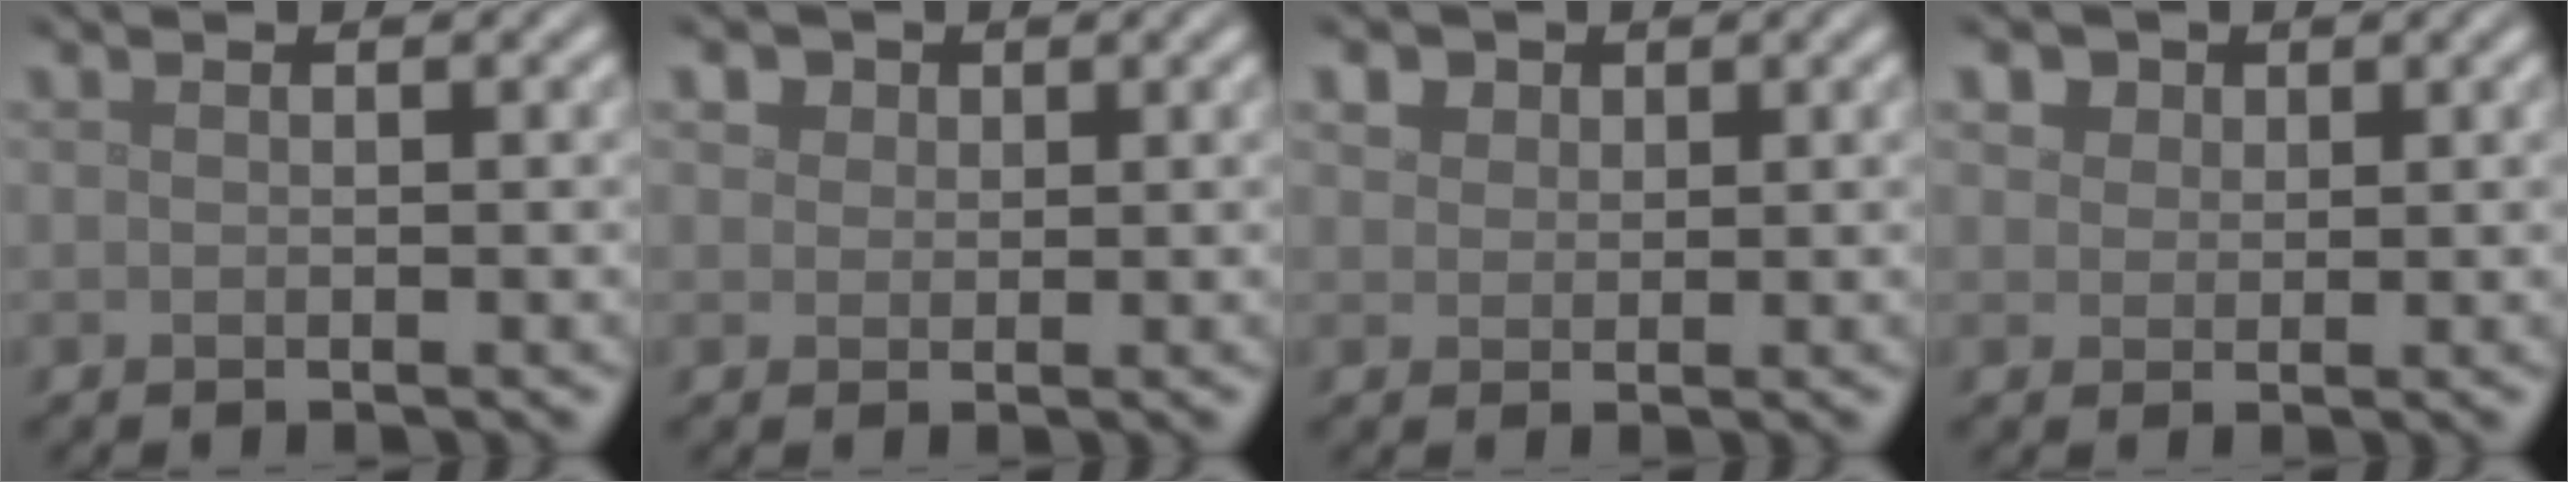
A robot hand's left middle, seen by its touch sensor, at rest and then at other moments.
{"total": 3.1, "force": [1.8, 2.2, 1.3], "torque": [-0.036, 0.005, 0.024]}
{"total": 3.0, "force": [1.9, 2.0, 1.2], "torque": [-0.034, 0.005, 0.028]}
{"total": 4.0, "force": [2.3, 2.7, 1.7], "torque": [-0.048, 0.006, 0.035]}